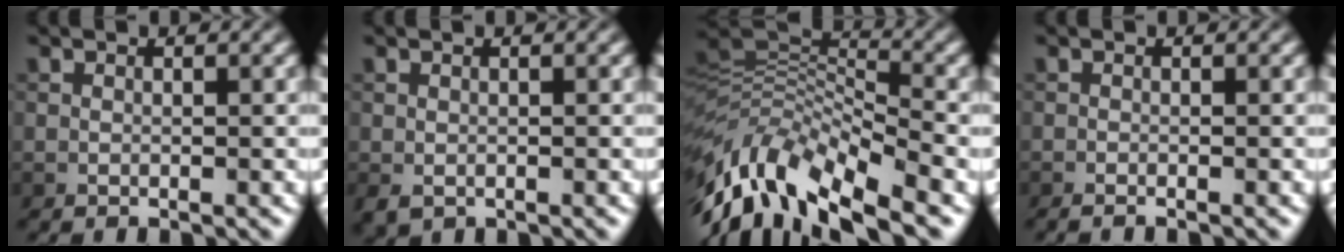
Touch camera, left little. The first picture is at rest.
{"total": 1.0, "force": [-0.4, 0.7, 0.5], "torque": [-0.014, -0.008, -0.003]}
{"total": 10.8, "force": [-5.6, 4.5, 8.0], "torque": [-0.154, 0.011, -0.114]}
{"total": 1.0, "force": [-0.8, 0.2, 0.6], "torque": [0.001, -0.004, -0.016]}